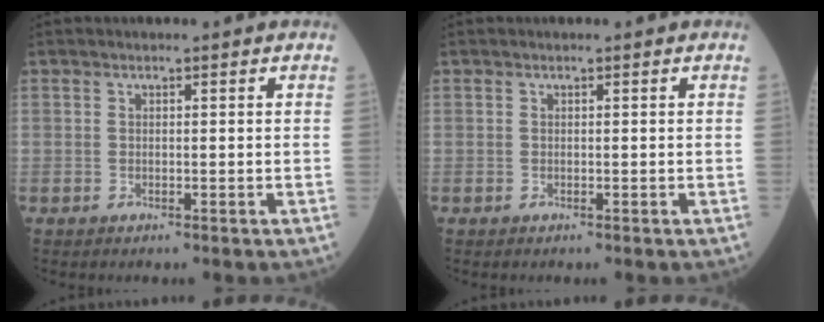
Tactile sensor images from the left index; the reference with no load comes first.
{"total": 0.0}